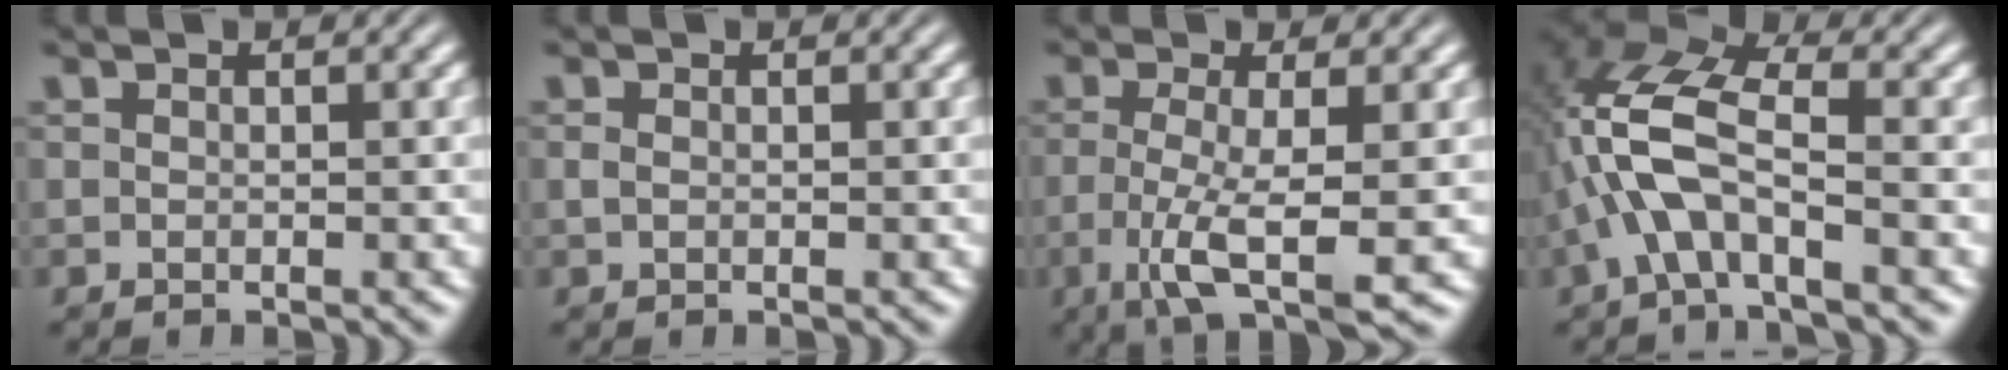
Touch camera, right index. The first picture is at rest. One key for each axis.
{"total": 0.9, "fx": 0.0, "fy": -0.9, "fz": 0.0, "tx": 0.006, "ty": -0.004, "tz": 0.008}
{"total": 6.1, "fx": -1.6, "fy": 1.3, "fz": 5.7, "tx": -0.109, "ty": -0.033, "tz": -0.011}
{"total": 7.0, "fx": 1.3, "fy": 3.0, "fz": 6.2, "tx": -0.139, "ty": -0.005, "tz": 0.026}